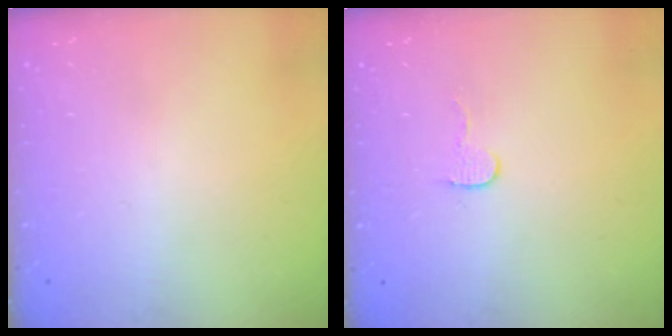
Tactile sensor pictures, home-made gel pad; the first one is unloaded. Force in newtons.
{"total": 5.5, "press": 5.5, "slide": 0.4}